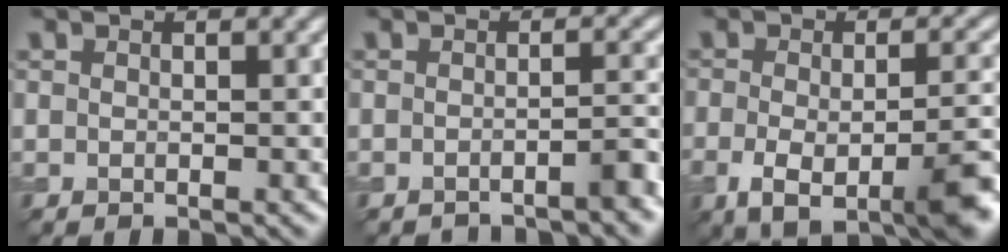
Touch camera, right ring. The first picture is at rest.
{"total": 2.8, "force": [-2.5, 0.2, 1.2], "torque": [-0.011, 0.001, -0.039]}
{"total": 8.2, "force": [-3.3, 3.2, 6.8], "torque": [-0.118, -0.015, -0.054]}